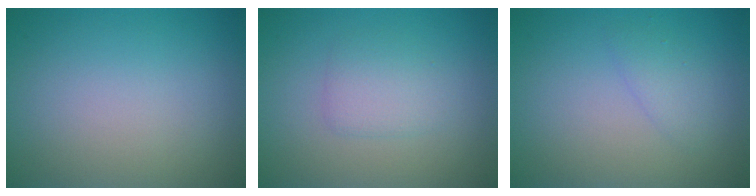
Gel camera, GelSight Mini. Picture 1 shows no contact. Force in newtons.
{"total": 2.0, "press": 2.0, "slide": 0.2}
{"total": 1.4, "press": 1.4, "slide": 0.2}